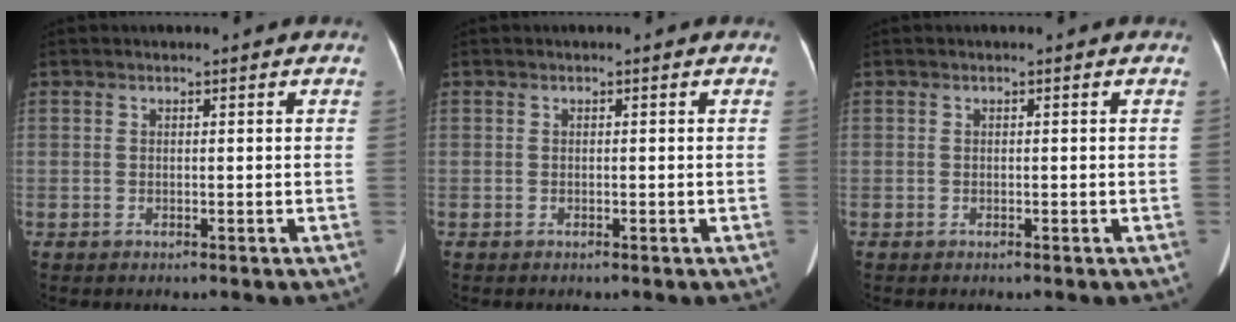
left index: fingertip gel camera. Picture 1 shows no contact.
{"total": 0.0}
{"total": 0.0}